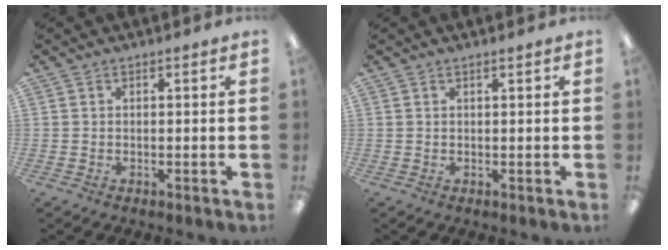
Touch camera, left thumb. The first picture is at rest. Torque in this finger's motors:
{"motor_torque": [-0.14, -0.03, -0.24, 0.08, 0.01]}